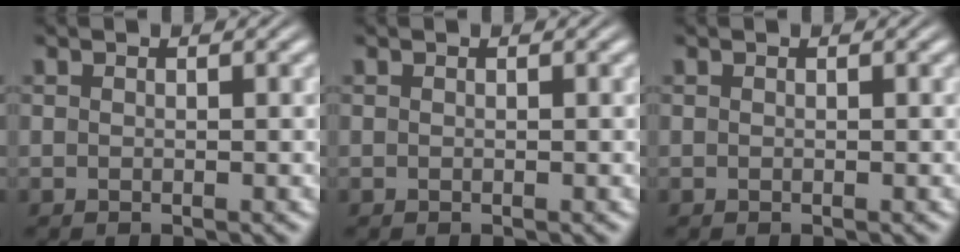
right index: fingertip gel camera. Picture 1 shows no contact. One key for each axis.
{"total": 0.0}
{"total": 0.0}